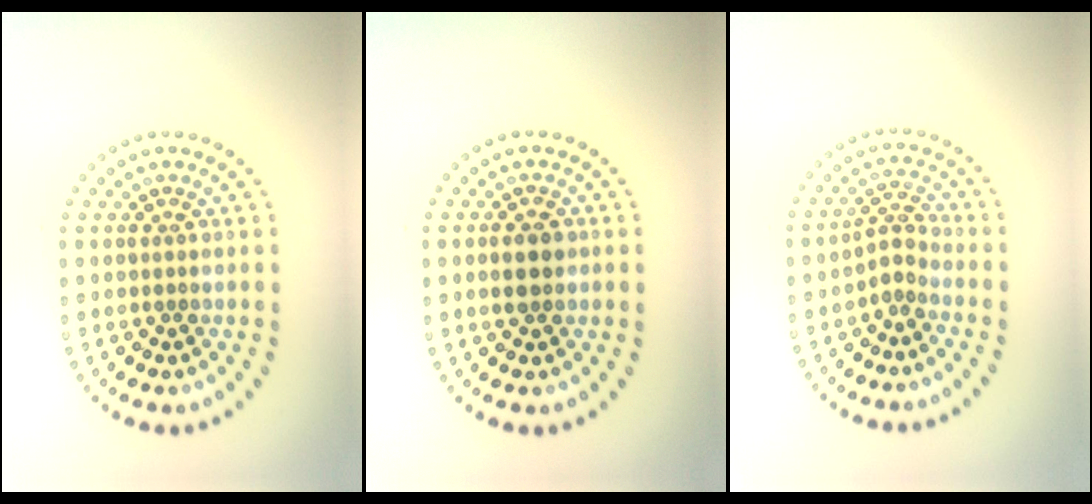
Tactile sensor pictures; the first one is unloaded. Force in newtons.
{"total": 2.1, "press": 2.1, "slide": 0.1}
{"total": 2.0, "press": 1.3, "slide": 1.5}